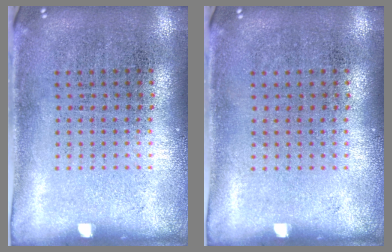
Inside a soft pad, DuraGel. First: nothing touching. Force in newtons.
{"total": 0.0}